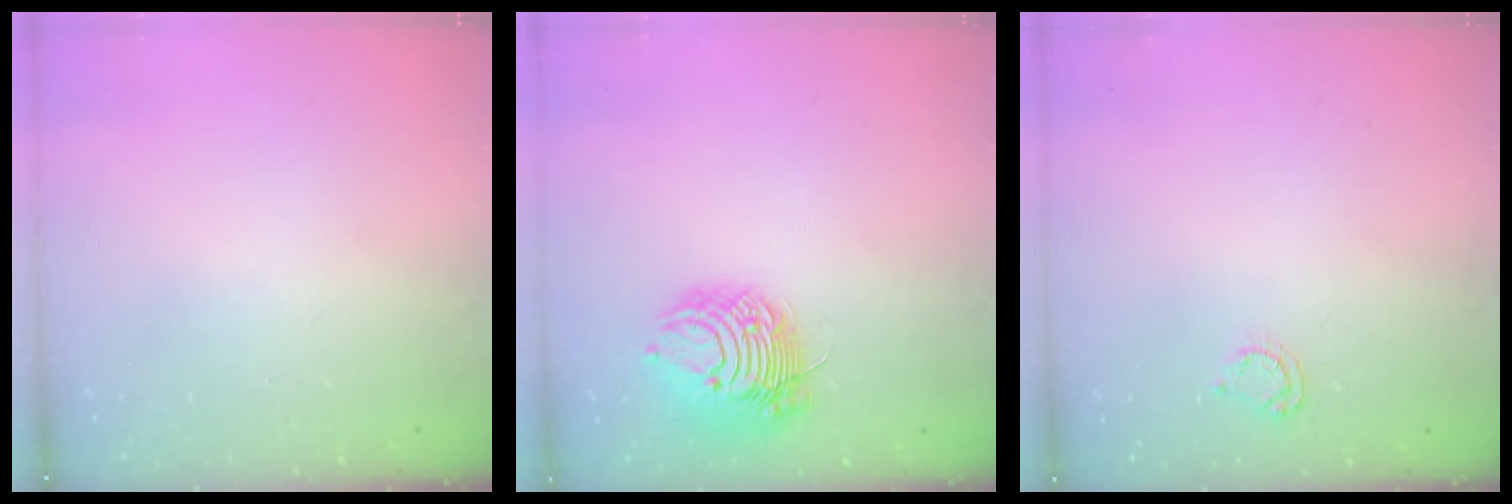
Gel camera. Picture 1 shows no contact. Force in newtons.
{"total": 13.2, "press": 13.2, "slide": 0.1}
{"total": 4.2, "press": 4.2, "slide": 0.3}